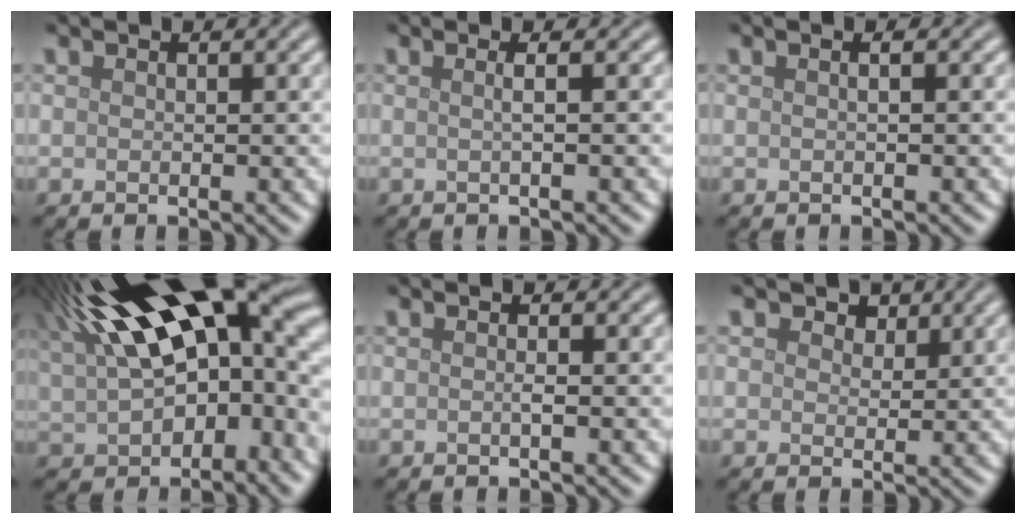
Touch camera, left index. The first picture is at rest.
{"total": 1.9, "force": [0.3, 0.7, 1.7], "torque": [-0.014, -0.001, -0.015]}
{"total": 1.1, "force": [0.2, 0.4, 1.0], "torque": [-0.009, -0.002, -0.006]}
{"total": 20.0, "force": [6.2, 10.3, 16.0], "torque": [-0.252, 0.022, 0.125]}
{"total": 0.8, "force": [-0.1, 0.1, 0.8], "torque": [-0.013, -0.001, -0.005]}
{"total": 3.2, "force": [2.1, 2.1, 1.4], "torque": [-0.028, -0.003, 0.020]}